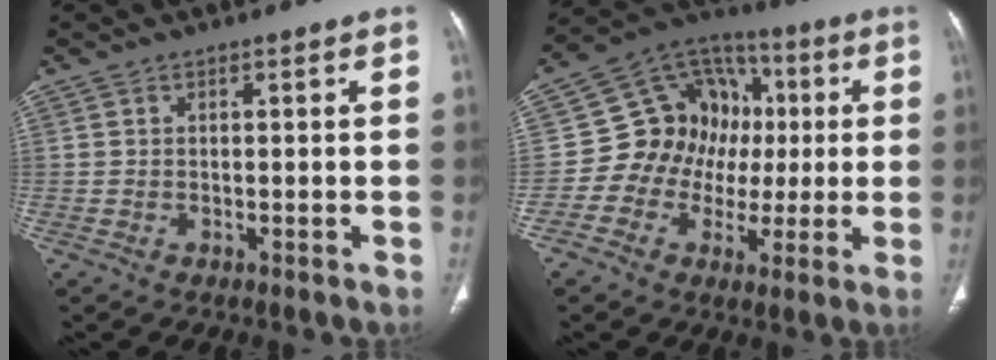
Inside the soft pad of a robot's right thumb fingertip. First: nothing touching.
{"total": 15.5, "force": [-0.1, 13.9, 6.9], "torque": [-0.055, 0.039, -0.005]}